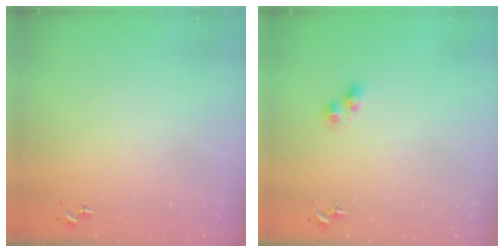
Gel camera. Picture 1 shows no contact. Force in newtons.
{"total": 4.5, "press": 4.5, "slide": 0.2}